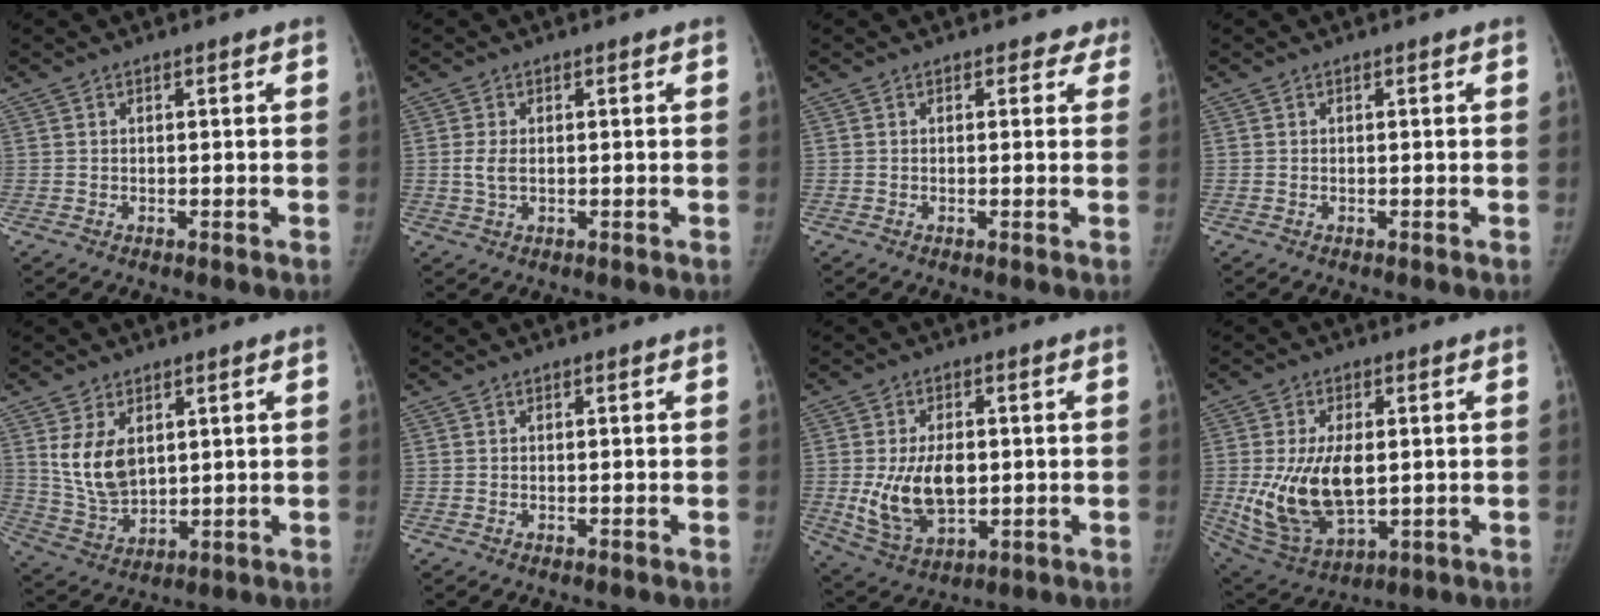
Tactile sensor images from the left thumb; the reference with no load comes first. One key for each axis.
{"total": 2.6, "fx": 0.1, "fy": 1.5, "fz": 2.1, "tx": -0.047, "ty": -0.001, "tz": 0.005}
{"total": 2.3, "fx": 1.7, "fy": 1.5, "fz": 0.3, "tx": 0.027, "ty": -0.006, "tz": 0.004}
{"total": 0.0}
{"total": 9.8, "fx": 3.0, "fy": 6.2, "fz": 6.9, "tx": -0.112, "ty": -0.018, "tz": 0.076}
{"total": 0.0}
{"total": 12.7, "fx": -0.4, "fy": 7.7, "fz": 10.0, "tx": -0.169, "ty": -0.008, "tz": 0.008}
{"total": 16.0, "fx": -0.3, "fy": 9.0, "fz": 13.3, "tx": -0.246, "ty": -0.014, "tz": 0.015}